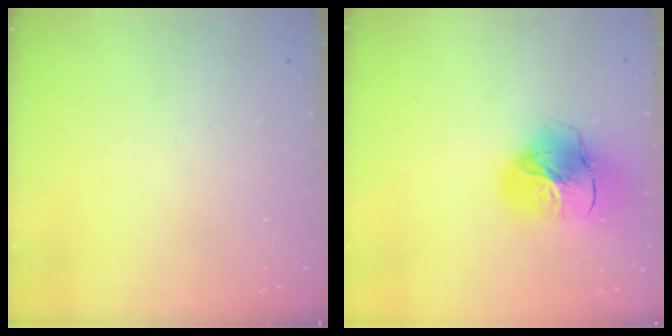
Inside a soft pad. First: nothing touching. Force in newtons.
{"total": 19.2, "press": 19.0, "slide": 2.1}